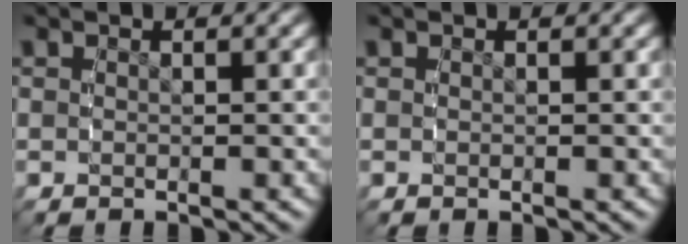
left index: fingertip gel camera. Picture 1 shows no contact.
{"total": 0.0}